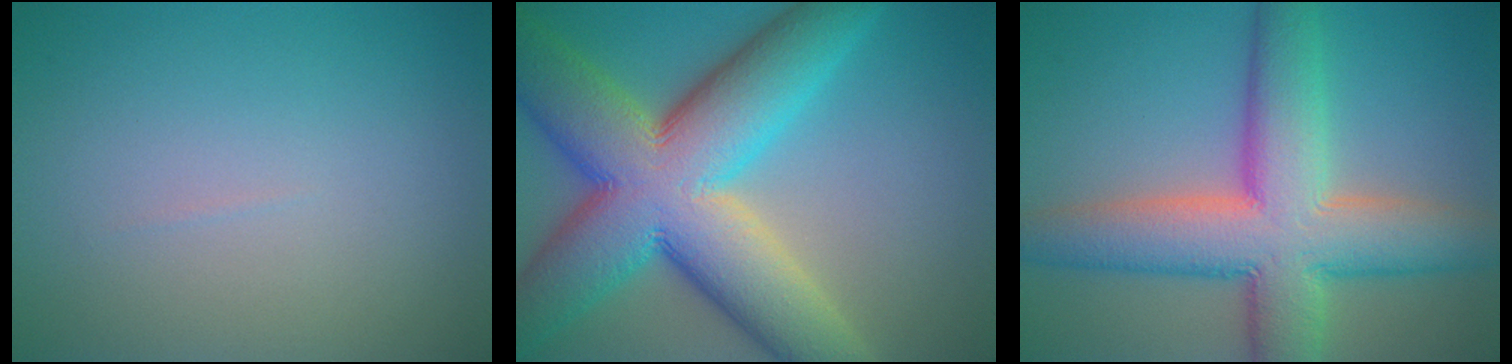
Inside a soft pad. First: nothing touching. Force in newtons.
{"total": 15.5, "press": 15.4, "slide": 0.5}
{"total": 10.5, "press": 10.5, "slide": 0.6}